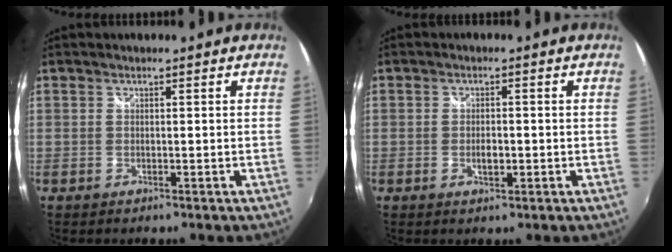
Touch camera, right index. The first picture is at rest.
{"total": 2.5, "force": [-0.6, 1.2, 2.1], "torque": [-0.037, -0.001, -0.010]}